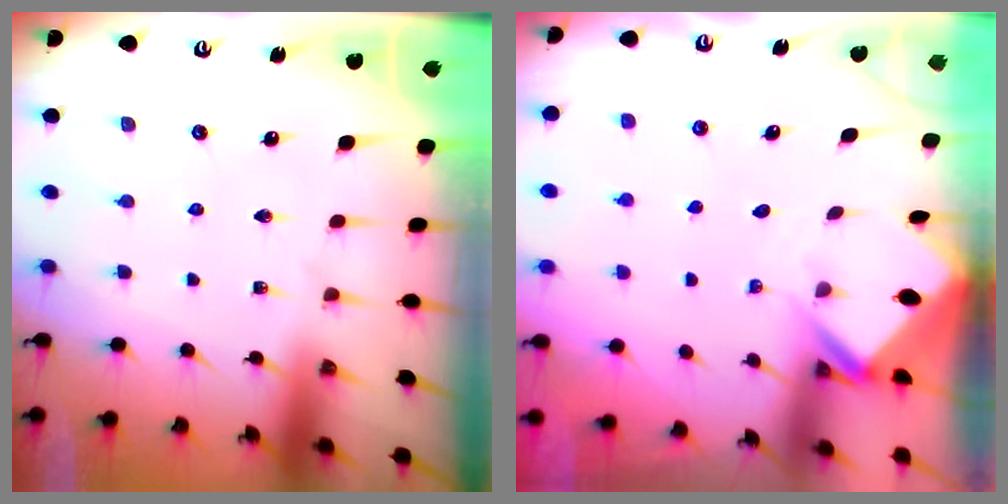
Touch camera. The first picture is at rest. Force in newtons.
{"total": 2.7, "press": 2.7, "slide": 0.3}